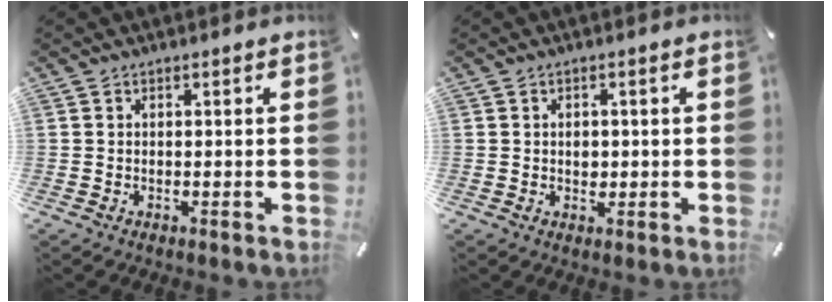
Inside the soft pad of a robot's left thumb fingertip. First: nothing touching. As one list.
[{"total": 2.2, "force": [-0.1, 1.8, 1.2], "torque": [-0.018, 0.001, -0.004]}]